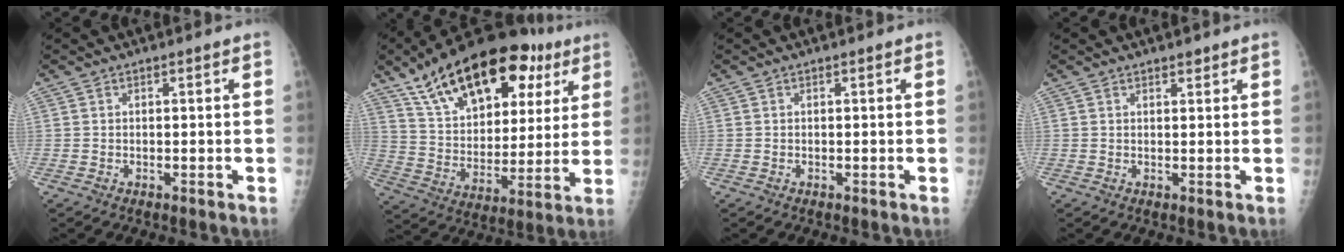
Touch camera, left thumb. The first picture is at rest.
{"total": 26.9, "force": [14.7, 13.9, 17.6], "torque": [-0.246, -0.011, 0.241]}
{"total": 0.0}
{"total": 1.2, "force": [0.9, 0.5, 0.5], "torque": [-0.003, -0.006, 0.013]}